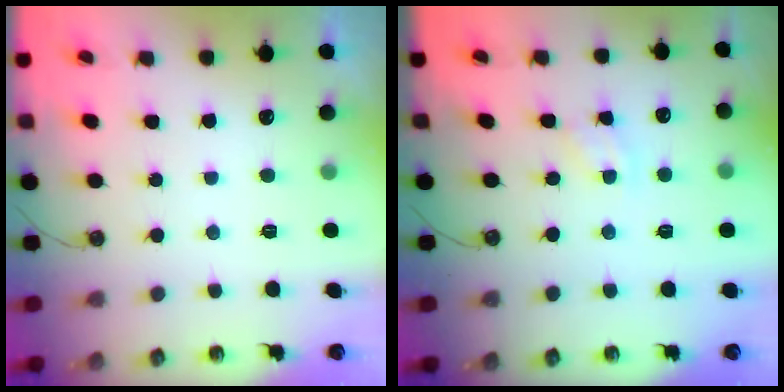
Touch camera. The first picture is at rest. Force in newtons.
{"total": 2.0, "press": 2.0, "slide": 0.3}